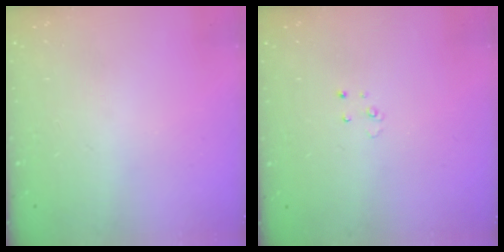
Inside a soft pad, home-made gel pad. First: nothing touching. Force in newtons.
{"total": 2.5, "press": 2.5, "slide": 0.2}